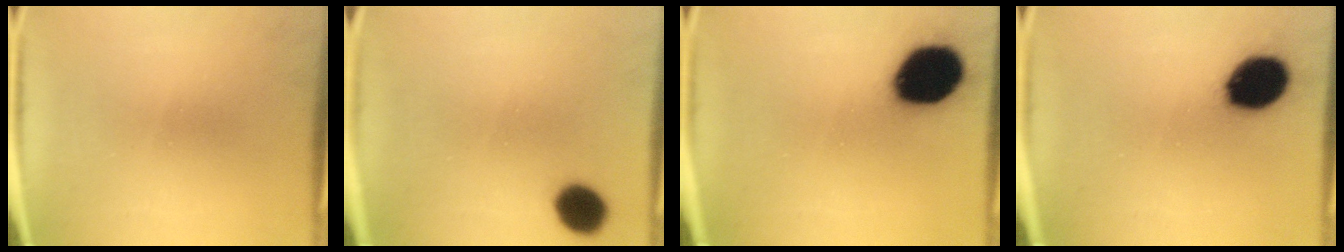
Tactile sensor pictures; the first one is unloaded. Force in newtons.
{"total": 7.8}
{"total": 18.4}
{"total": 14.1}